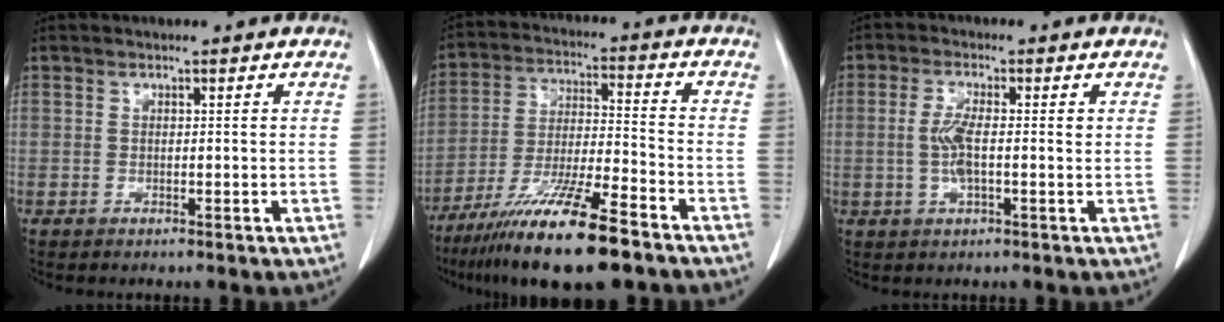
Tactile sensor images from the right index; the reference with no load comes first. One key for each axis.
{"total": 16.2, "fx": -11.1, "fy": 1.4, "fz": 11.7, "tx": -0.220, "ty": -0.042, "tz": -0.200}
{"total": 4.3, "fx": 0.0, "fy": 1.1, "fz": 4.2, "tx": -0.090, "ty": 0.005, "tz": 0.000}